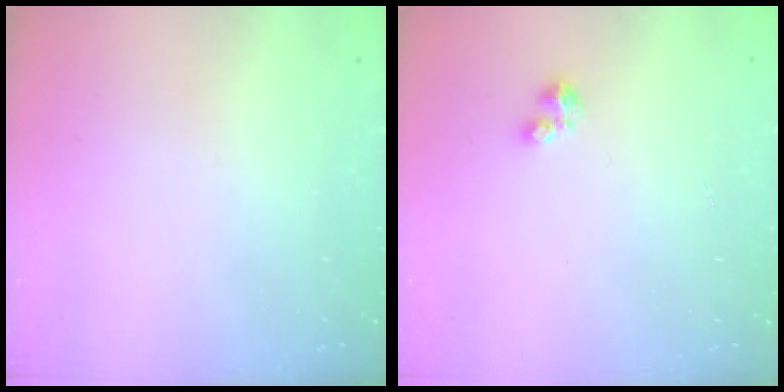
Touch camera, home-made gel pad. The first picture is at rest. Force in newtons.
{"total": 1.9, "press": 1.9, "slide": 0.4}